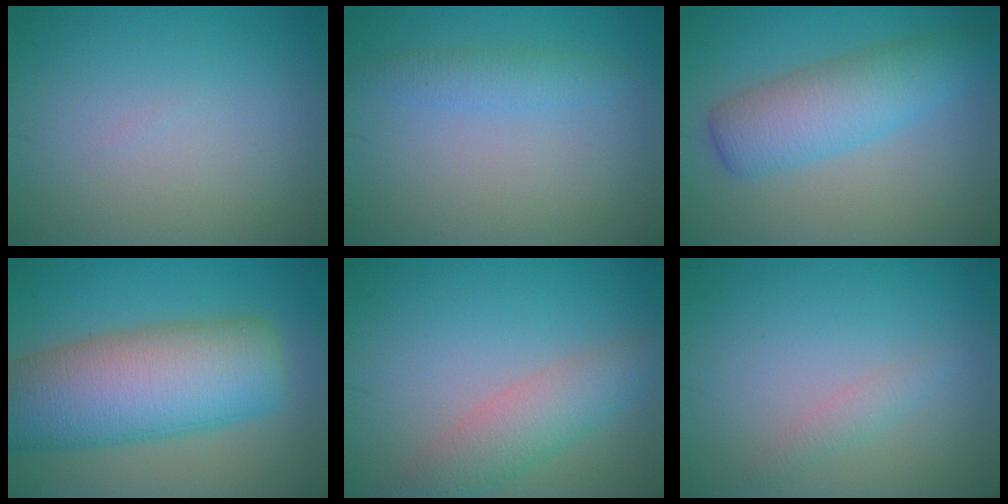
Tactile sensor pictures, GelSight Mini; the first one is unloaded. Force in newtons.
{"total": 2.0, "press": 2.0, "slide": 0.1}
{"total": 5.9, "press": 5.9, "slide": 0.3}
{"total": 12.1, "press": 12.1, "slide": 0.4}
{"total": 4.1, "press": 4.1, "slide": 0.0}
{"total": 1.2, "press": 1.2, "slide": 0.0}